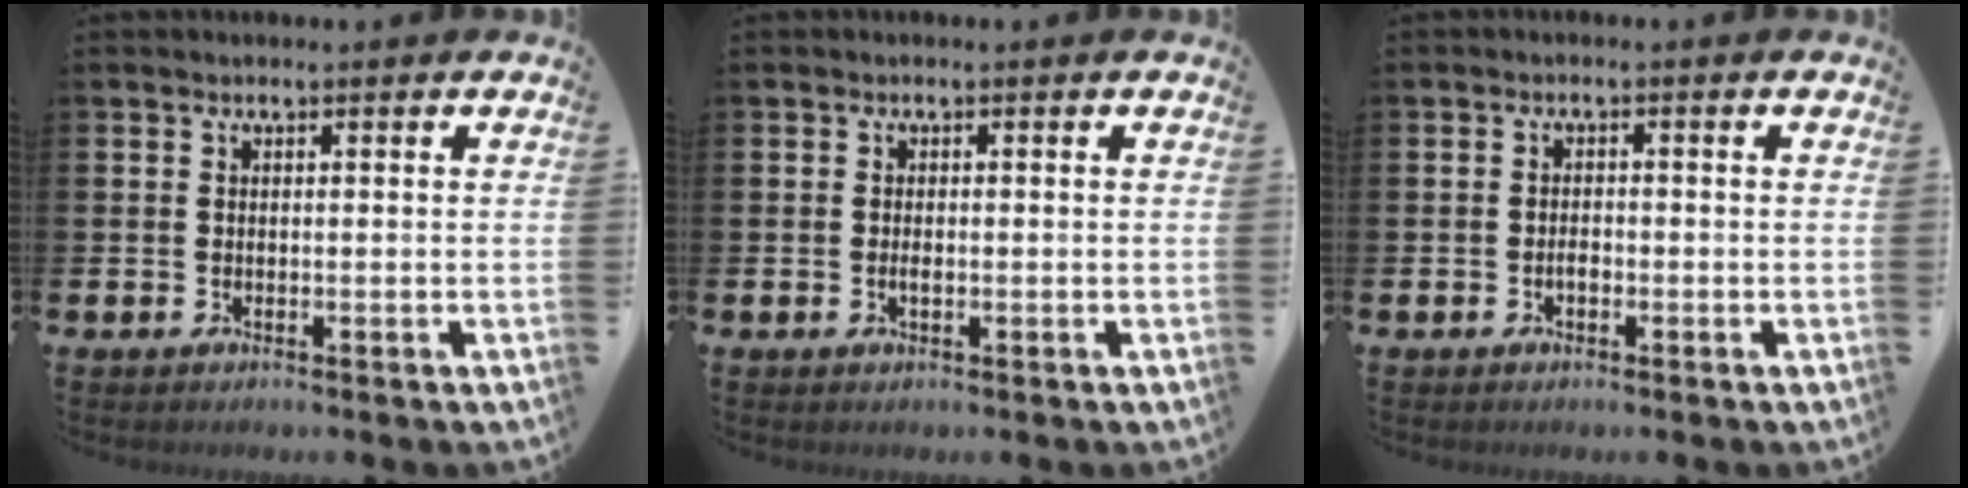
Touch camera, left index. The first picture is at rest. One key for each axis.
{"total": 0.8, "fx": -0.2, "fy": 0.4, "fz": 0.7, "tx": -0.023, "ty": 0.004, "tz": -0.003}
{"total": 1.3, "fx": -0.5, "fy": 0.7, "fz": 0.9, "tx": -0.018, "ty": 0.001, "tz": -0.009}